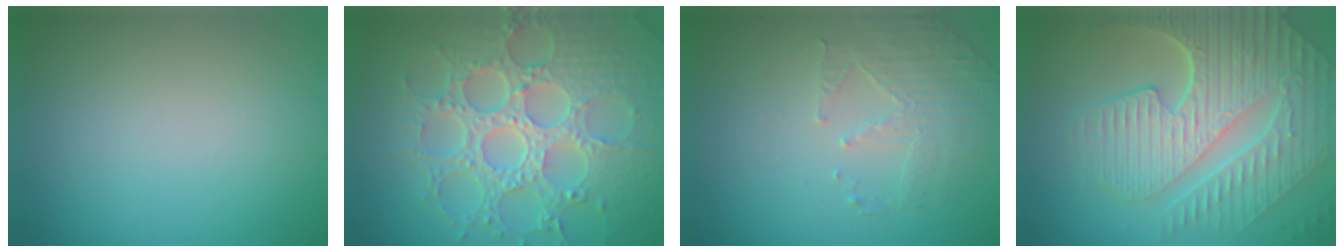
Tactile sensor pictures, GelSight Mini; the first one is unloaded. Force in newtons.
{"total": 8.9, "press": 6.5, "slide": 6.1}
{"total": 1.9, "press": 1.5, "slide": 1.2}
{"total": 9.6, "press": 6.5, "slide": 7.1}